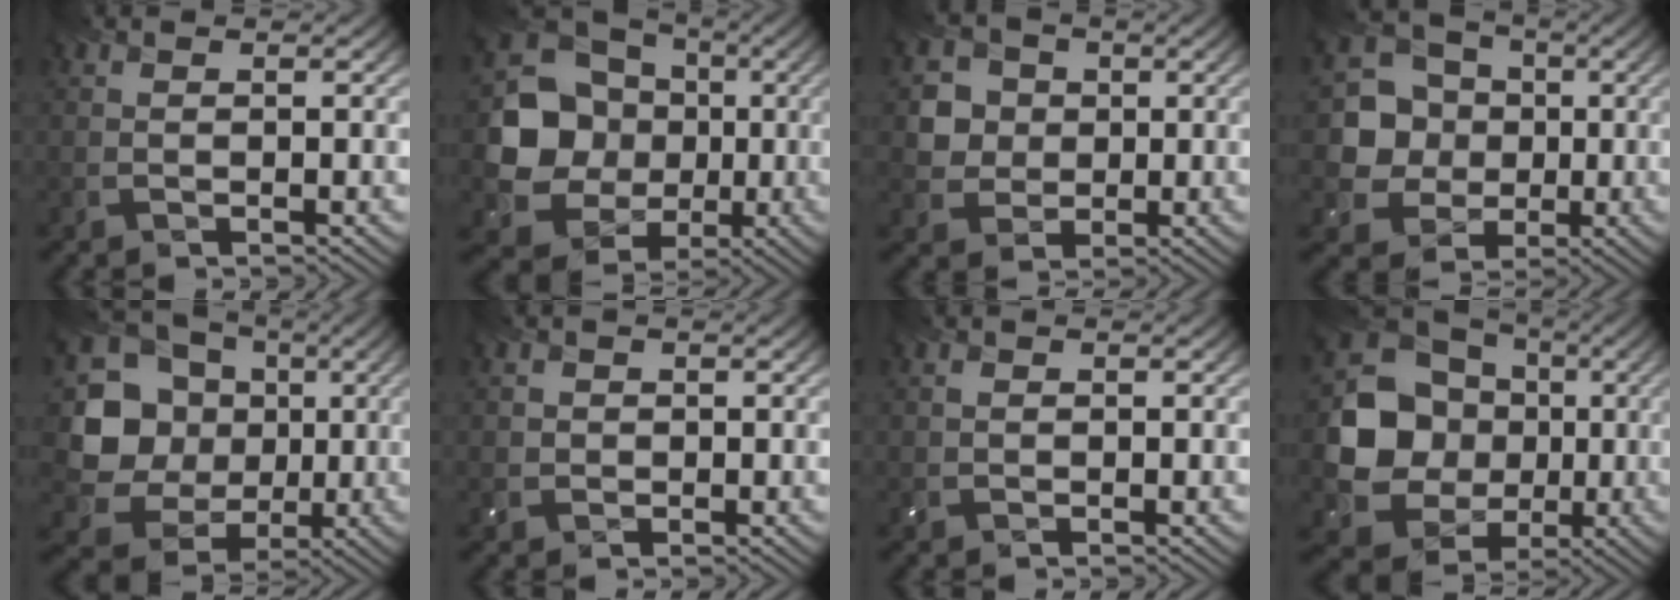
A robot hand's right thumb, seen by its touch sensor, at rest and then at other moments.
{"total": 12.7, "force": [-0.2, 11.3, 5.8], "torque": [-0.137, -0.016, -0.019]}
{"total": 5.0, "force": [0.6, 4.6, 1.7], "torque": [-0.054, -0.001, 0.000]}
{"total": 7.9, "force": [0.0, 7.3, 3.1], "torque": [-0.079, -0.003, -0.004]}
{"total": 15.3, "force": [1.5, 13.9, 6.3], "torque": [-0.213, 0.006, 0.025]}
{"total": 1.5, "force": [0.0, 1.5, 0.2], "torque": [-0.003, -0.003, 0.000]}
{"total": 0.6, "force": [0.0, 0.6, 0.2], "torque": [-0.006, -0.001, -0.002]}
{"total": 13.3, "force": [-0.1, 11.8, 6.1], "torque": [-0.148, -0.016, -0.019]}